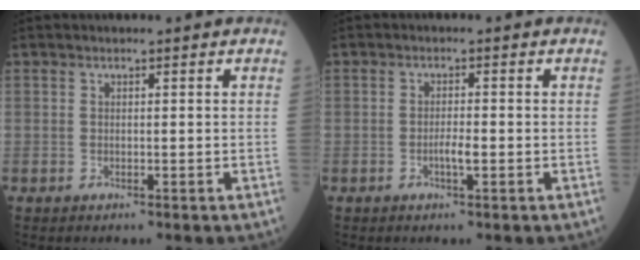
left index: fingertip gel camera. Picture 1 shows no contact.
{"total": 1.9, "force": [-0.9, 0.2, 1.7], "torque": [-0.032, -0.003, -0.017]}